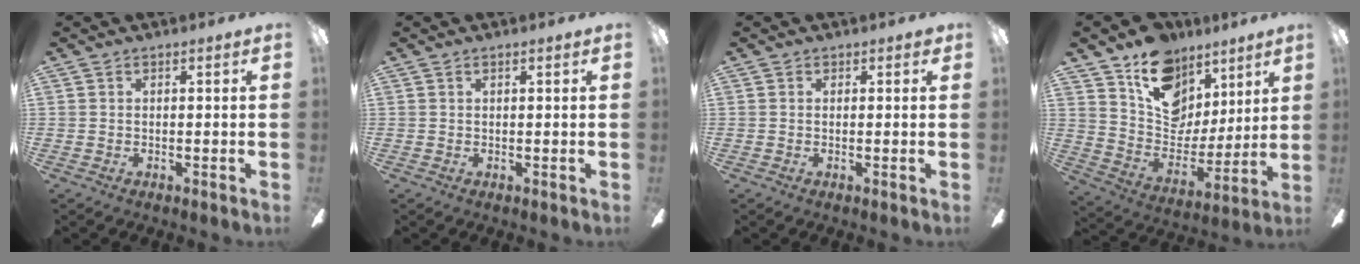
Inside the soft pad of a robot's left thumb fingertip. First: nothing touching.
{"total": 1.3, "force": [0.6, 0.2, 1.1], "torque": [-0.024, 0.000, 0.011]}
{"total": 0.9, "force": [0.6, 0.5, 0.4], "torque": [-0.002, 0.000, 0.008]}
{"total": 17.0, "force": [10.0, 11.7, 7.3], "torque": [-0.118, -0.055, 0.187]}